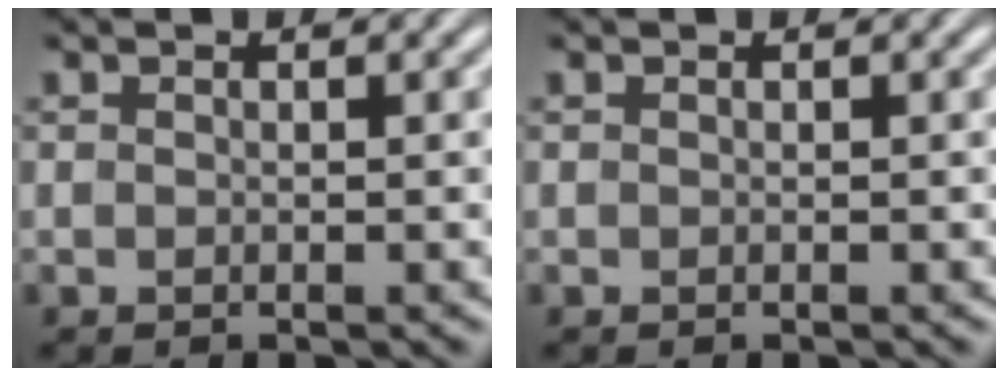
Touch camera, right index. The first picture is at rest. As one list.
[{"total": 0.0}]